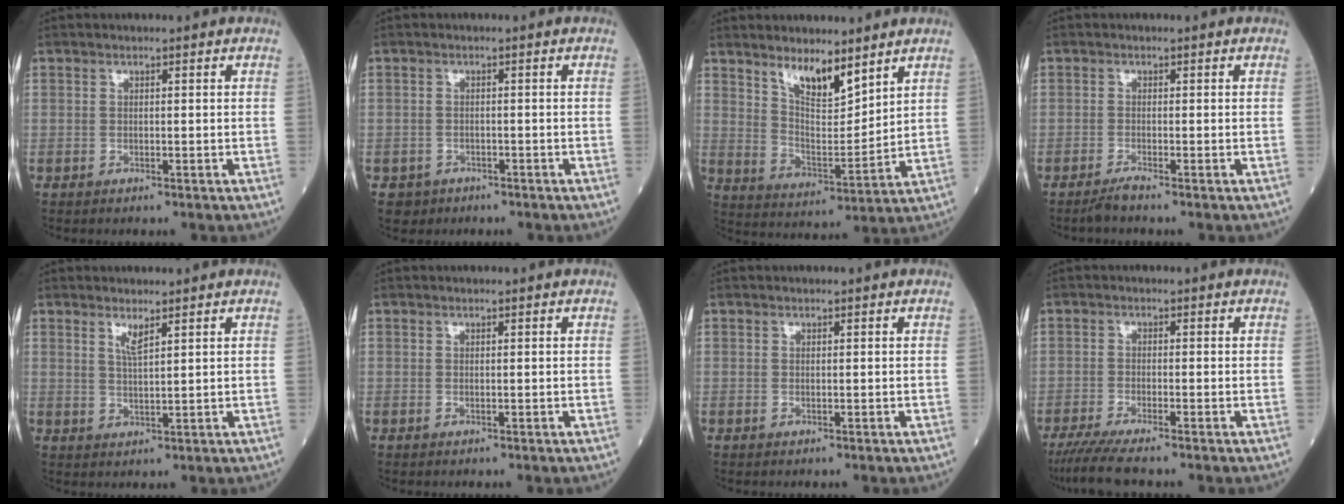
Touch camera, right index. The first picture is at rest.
{"total": 2.3, "force": [-1.3, 1.9, -0.2], "torque": [-0.001, 0.010, -0.018]}
{"total": 8.1, "force": [6.1, 2.2, 4.9], "torque": [-0.090, -0.013, 0.116]}
{"total": 1.4, "force": [-1.2, -0.4, 0.5], "torque": [-0.016, -0.003, -0.028]}
{"total": 2.2, "force": [1.5, 0.0, 1.7], "torque": [-0.037, -0.007, 0.031]}
{"total": 0.0}
{"total": 0.0}
{"total": 5.2, "force": [-4.3, -0.4, 3.0], "torque": [-0.053, -0.015, -0.078]}